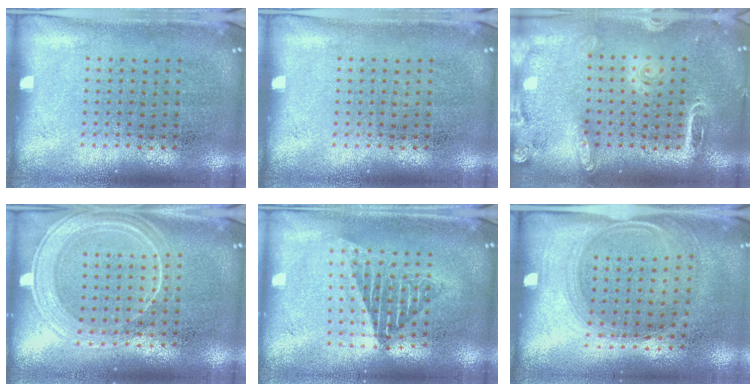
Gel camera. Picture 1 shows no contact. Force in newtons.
{"total": 0.0}
{"total": 2.0, "press": 1.8, "slide": 1.1}
{"total": 1.8, "press": 1.8, "slide": 0.2}
{"total": 1.6, "press": 1.4, "slide": 0.9}
{"total": 1.5, "press": 1.3, "slide": 0.8}